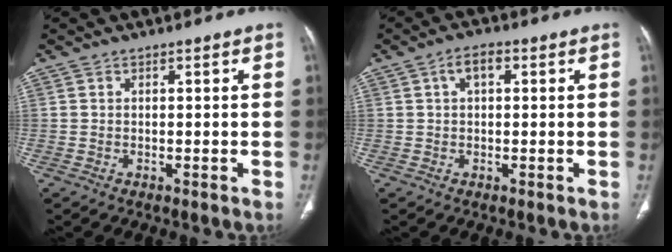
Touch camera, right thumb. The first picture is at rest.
{"total": 3.2, "force": [0.9, 1.7, 2.5], "torque": [-0.043, 0.012, 0.014]}